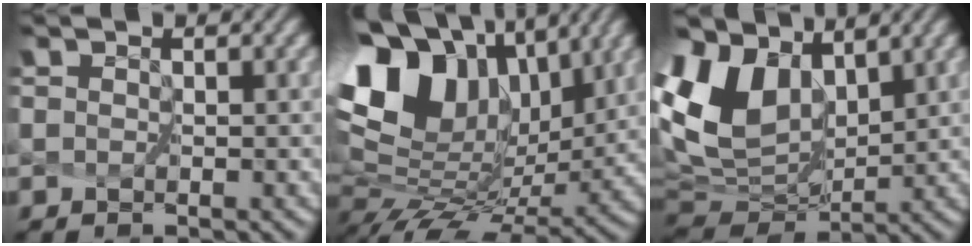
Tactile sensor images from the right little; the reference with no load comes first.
{"total": 12.0, "force": [4.6, 7.7, 7.9], "torque": [-0.150, 0.016, 0.100]}
{"total": 9.5, "force": [4.1, 6.2, 5.9], "torque": [-0.161, 0.016, 0.092]}